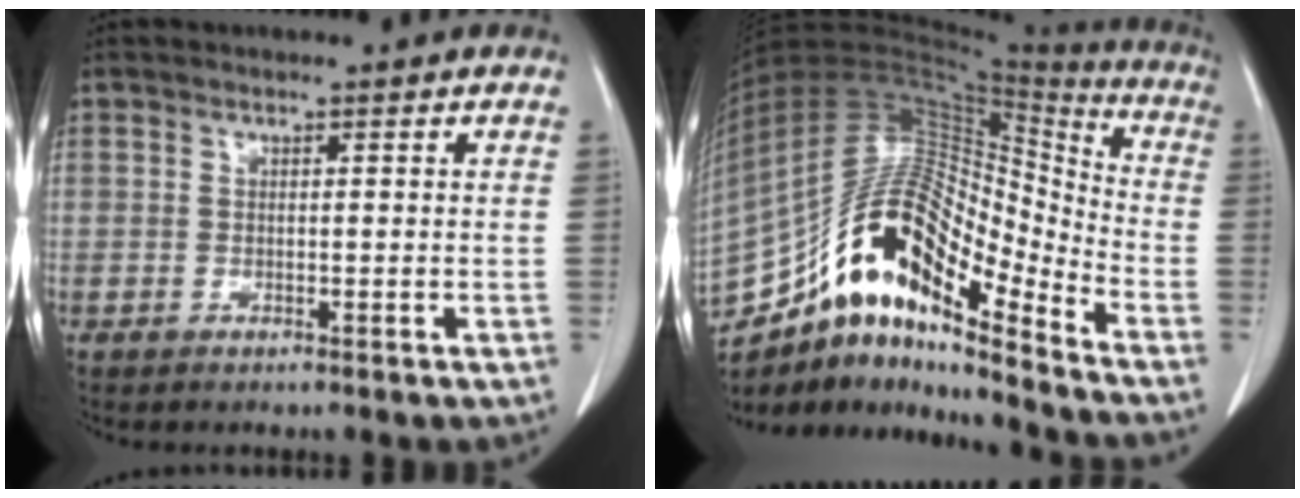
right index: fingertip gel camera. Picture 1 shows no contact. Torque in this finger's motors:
{"motor_torque": [1.14, -0.99, 1.05, 0.21]}